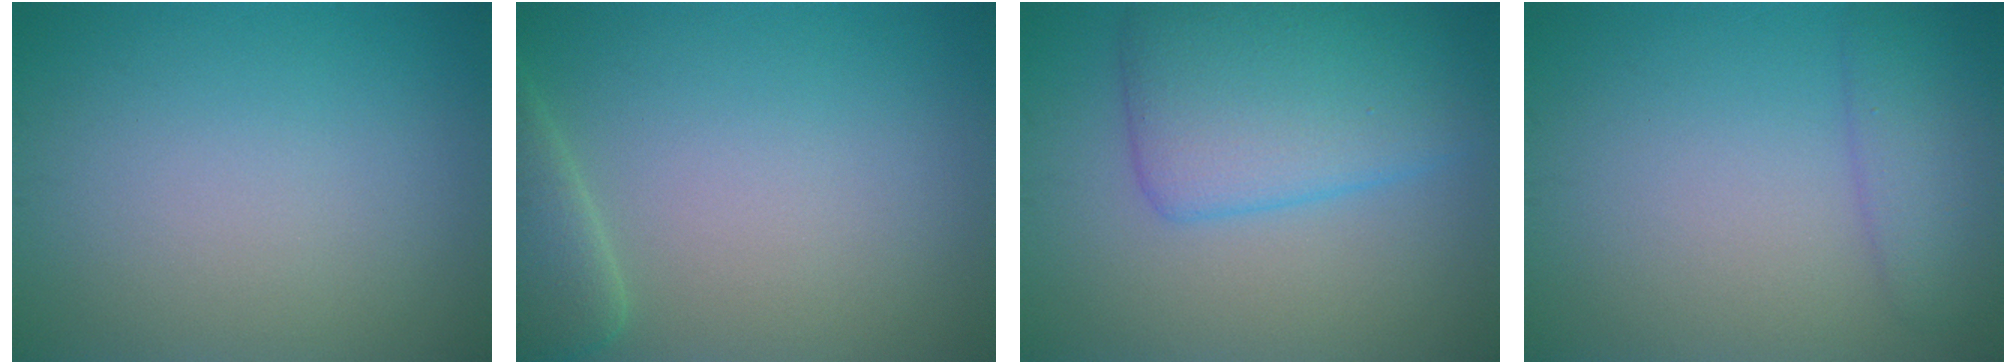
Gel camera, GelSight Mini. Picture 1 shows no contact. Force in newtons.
{"total": 3.1, "press": 3.1, "slide": 0.4}
{"total": 6.9, "press": 6.9, "slide": 0.1}
{"total": 2.8, "press": 2.8, "slide": 0.1}